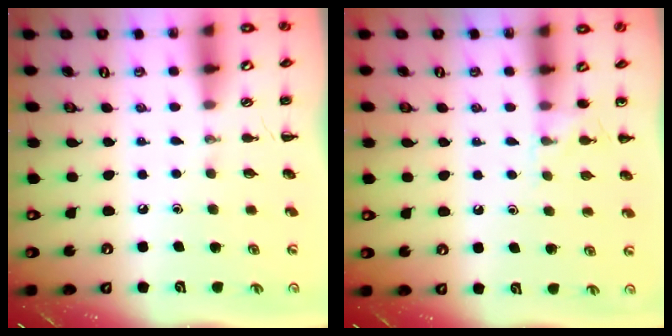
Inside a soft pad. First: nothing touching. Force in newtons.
{"total": 5.9, "press": 5.6, "slide": 1.8}